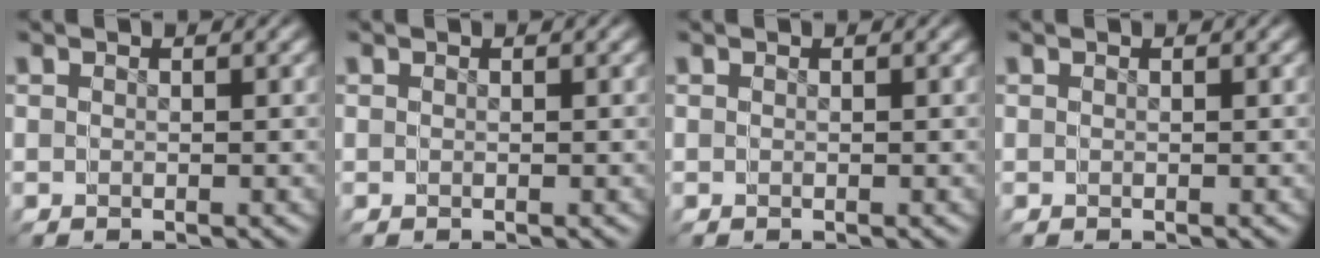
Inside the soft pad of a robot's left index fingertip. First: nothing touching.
{"total": 0.0}
{"total": 0.0}
{"total": 0.0}